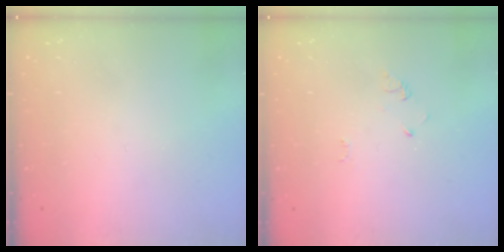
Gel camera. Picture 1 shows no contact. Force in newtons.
{"total": 2.6, "press": 2.6, "slide": 0.4}